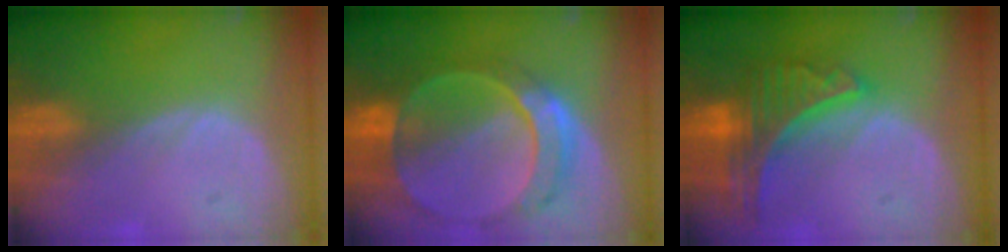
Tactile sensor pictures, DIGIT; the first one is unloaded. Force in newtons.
{"total": 9.5, "press": 8.3, "slide": 4.6}
{"total": 8.9, "press": 7.6, "slide": 4.5}